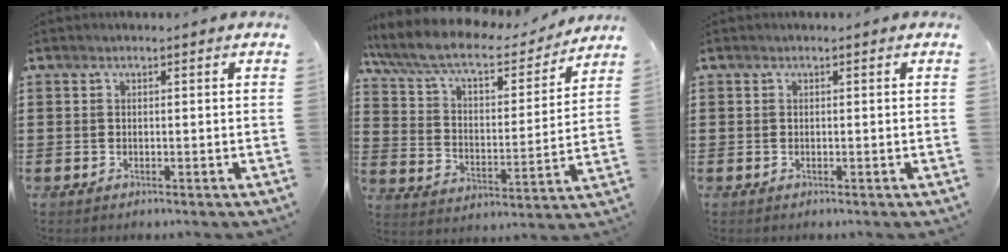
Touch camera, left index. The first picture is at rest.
{"total": 9.4, "force": [7.9, 2.0, 4.7], "torque": [-0.121, -0.041, 0.133]}
{"total": 0.0}